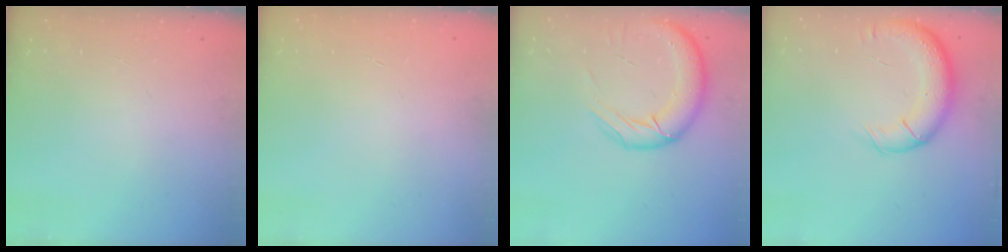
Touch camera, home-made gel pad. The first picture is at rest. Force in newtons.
{"total": 0.0}
{"total": 15.3, "press": 14.8, "slide": 3.8}
{"total": 14.1, "press": 13.5, "slide": 3.8}